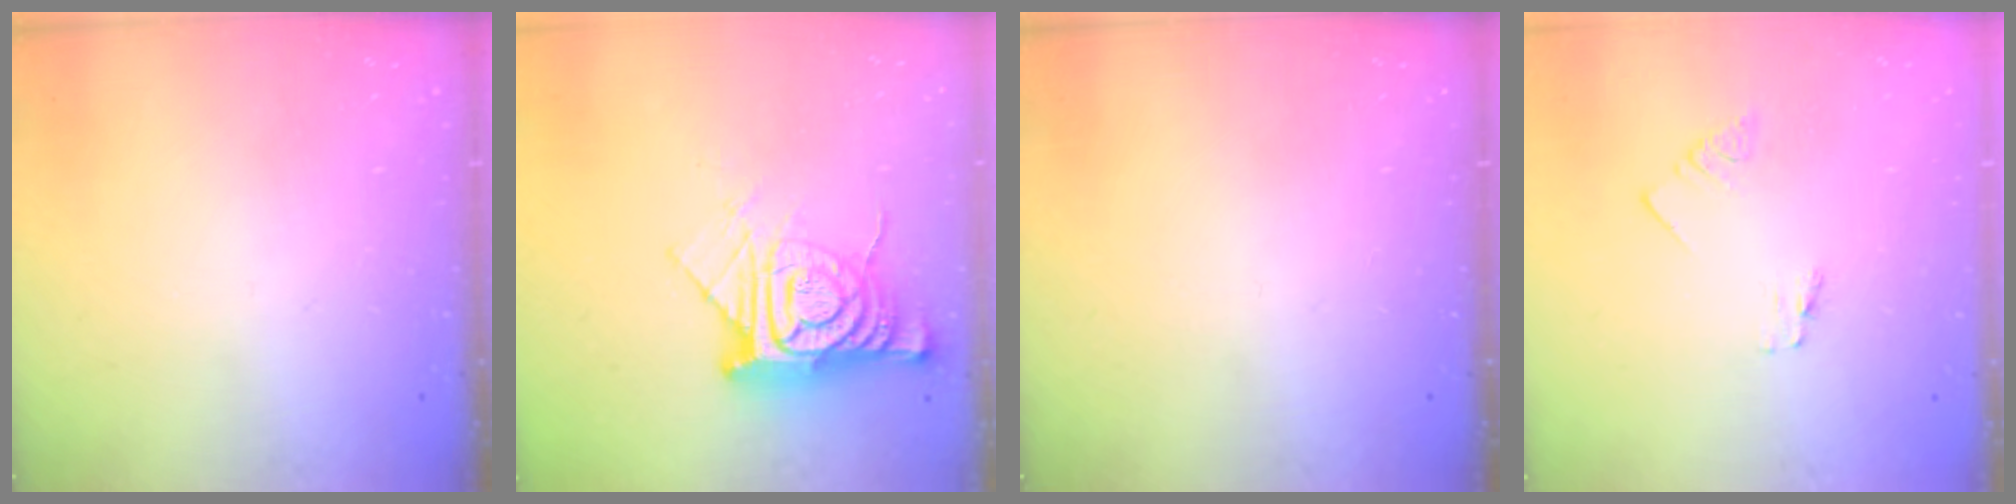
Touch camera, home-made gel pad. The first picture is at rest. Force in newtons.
{"total": 14.6, "press": 14.5, "slide": 1.4}
{"total": 0.0}
{"total": 0.0}